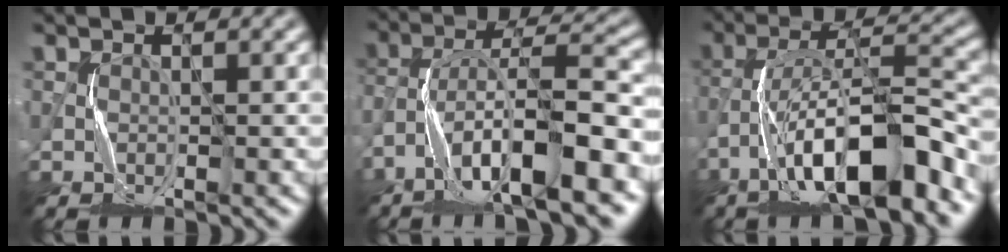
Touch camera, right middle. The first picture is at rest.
{"total": 11.3, "force": [-6.1, 2.9, 9.1], "torque": [-0.154, 0.013, -0.103]}
{"total": 10.6, "force": [-5.8, 2.6, 8.5], "torque": [-0.141, 0.016, -0.099]}